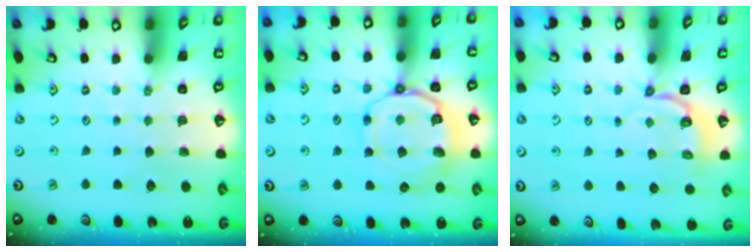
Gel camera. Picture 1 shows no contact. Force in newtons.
{"total": 11.7, "press": 11.7, "slide": 1.1}
{"total": 3.1, "press": 2.1, "slide": 2.3}